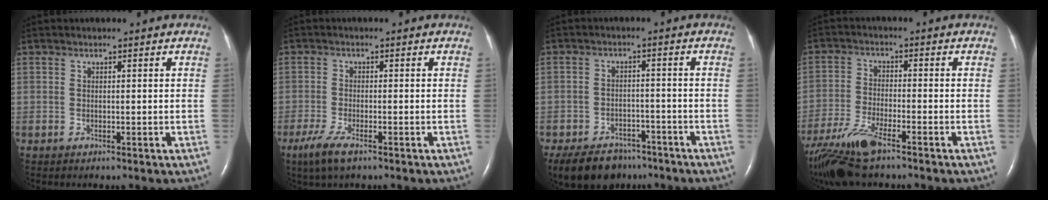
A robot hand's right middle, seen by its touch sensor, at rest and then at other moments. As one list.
[{"total": 4.6, "force": [-2.9, 0.9, 3.4], "torque": [-0.081, -0.013, -0.054]}, {"total": 11.9, "force": [-9.0, 6.6, 4.0], "torque": [-0.090, -0.005, -0.129]}, {"total": 11.2, "force": [-8.3, 2.1, 7.2], "torque": [-0.152, -0.025, -0.154]}]